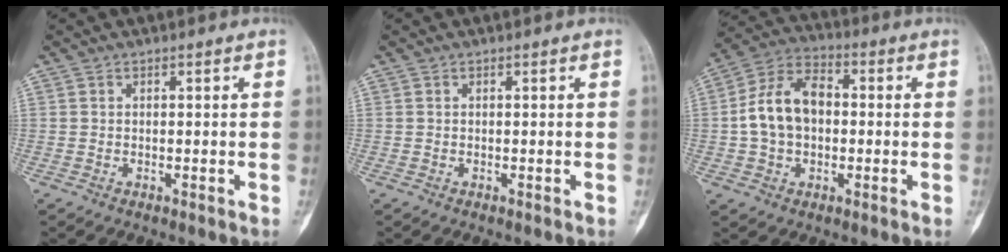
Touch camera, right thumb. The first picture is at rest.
{"total": 0.0}
{"total": 11.9, "force": [-0.1, 8.4, 8.5], "torque": [-0.144, 0.031, -0.010]}